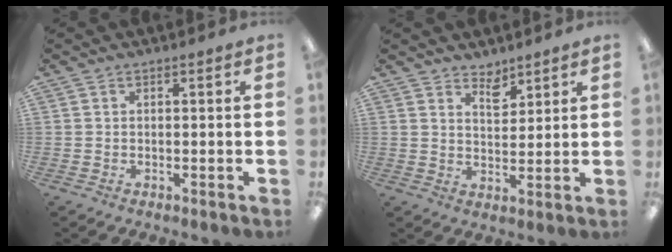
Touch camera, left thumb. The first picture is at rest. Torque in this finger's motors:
{"motor_torque": [-0.03, 0.02, -0.19, -0.33, -0.01]}